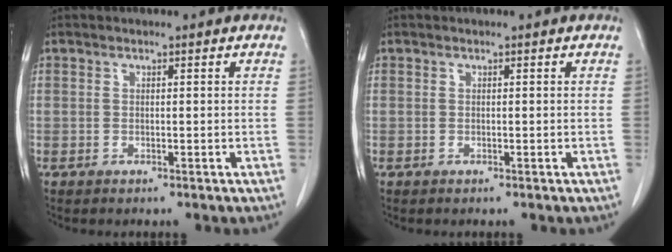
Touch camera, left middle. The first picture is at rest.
{"total": 0.0}